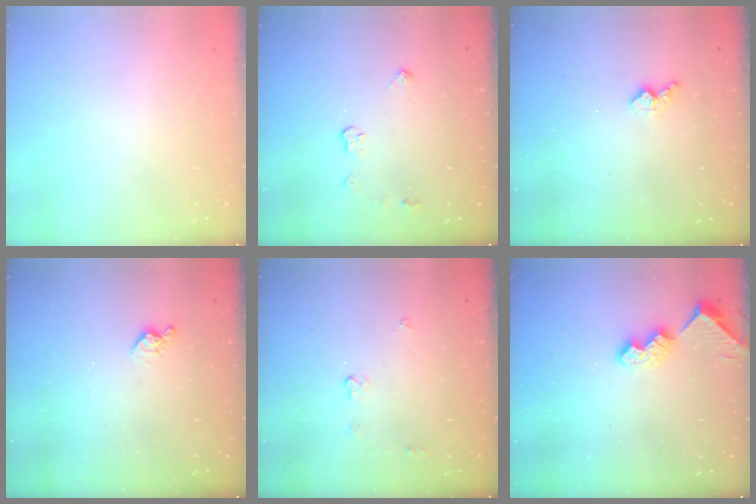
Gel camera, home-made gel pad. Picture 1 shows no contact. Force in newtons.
{"total": 4.0, "press": 3.9, "slide": 0.7}
{"total": 4.0, "press": 4.0, "slide": 0.6}
{"total": 4.7, "press": 4.7, "slide": 0.7}
{"total": 3.7, "press": 3.7, "slide": 0.4}
{"total": 8.5, "press": 8.5, "slide": 0.6}